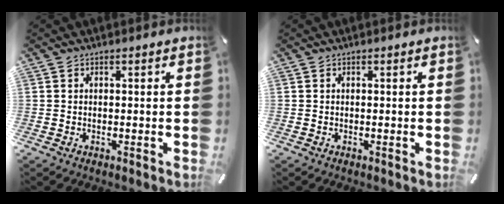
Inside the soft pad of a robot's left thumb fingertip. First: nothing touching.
{"total": 0.0}